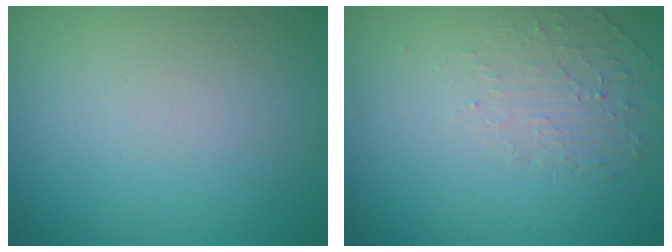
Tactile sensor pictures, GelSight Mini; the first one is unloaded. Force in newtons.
{"total": 1.8, "press": 0.5, "slide": 1.7}